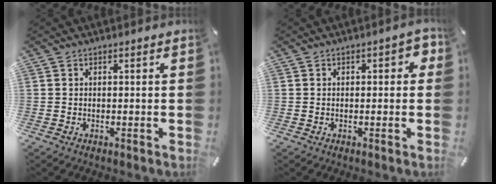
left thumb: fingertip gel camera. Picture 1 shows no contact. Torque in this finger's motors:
{"motor_torque": [0.17, 0.00, 0.21, 0.14, 0.00]}